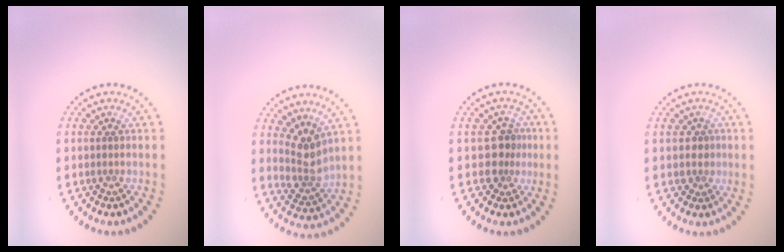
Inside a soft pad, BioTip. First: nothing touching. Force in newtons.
{"total": 2.8, "press": 2.1, "slide": 1.8}
{"total": 2.3, "press": 1.9, "slide": 1.4}
{"total": 1.1, "press": 0.7, "slide": 0.8}